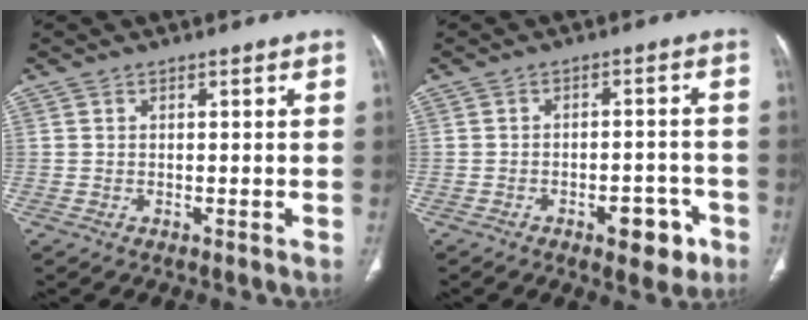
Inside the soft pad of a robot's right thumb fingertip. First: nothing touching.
{"total": 6.9, "force": [-3.5, 3.4, 4.8], "torque": [-0.040, 0.025, -0.042]}